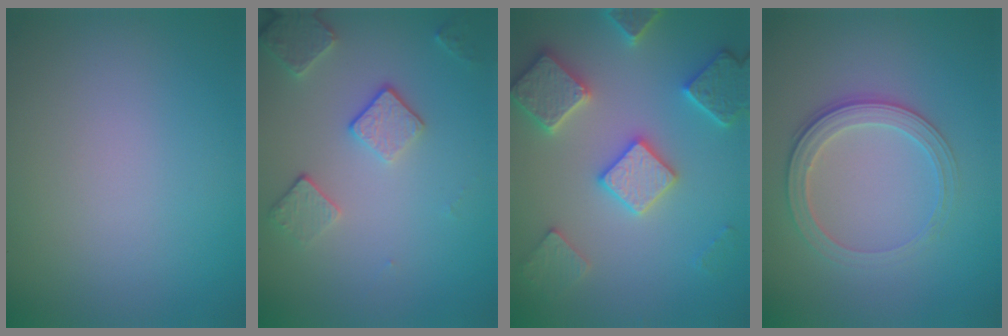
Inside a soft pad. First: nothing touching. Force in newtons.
{"total": 3.6, "press": 2.9, "slide": 2.2}
{"total": 5.7, "press": 5.6, "slide": 1.3}
{"total": 2.8, "press": 2.7, "slide": 0.7}